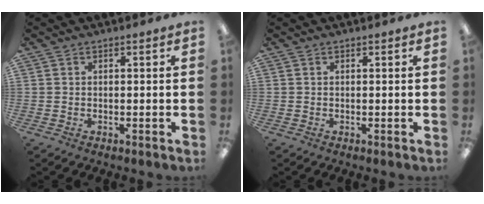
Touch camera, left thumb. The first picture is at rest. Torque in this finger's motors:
{"motor_torque": [0.01, 0.01, -0.01, -0.01, 0.00]}